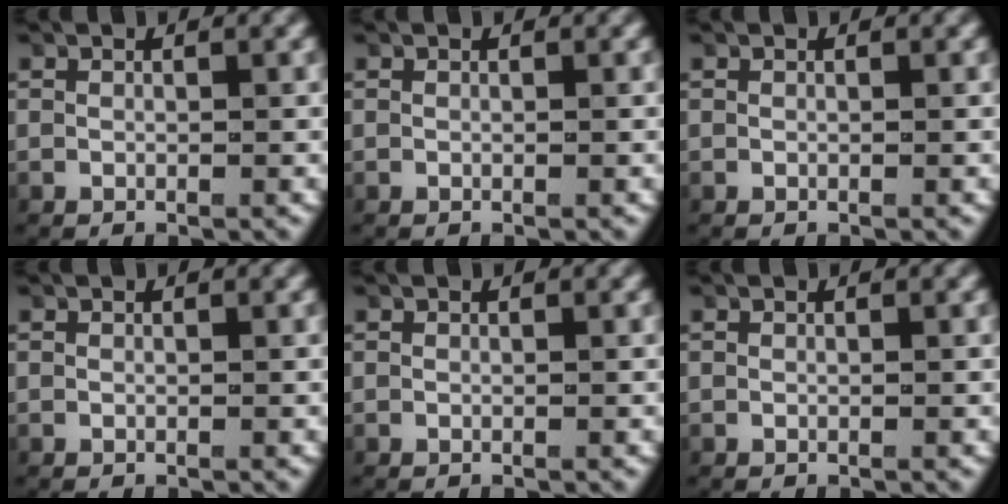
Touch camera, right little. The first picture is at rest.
{"total": 0.0}
{"total": 0.0}
{"total": 0.0}
{"total": 0.0}
{"total": 0.0}